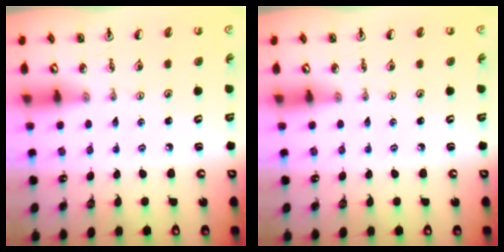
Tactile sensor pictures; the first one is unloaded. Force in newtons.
{"total": 0.0}